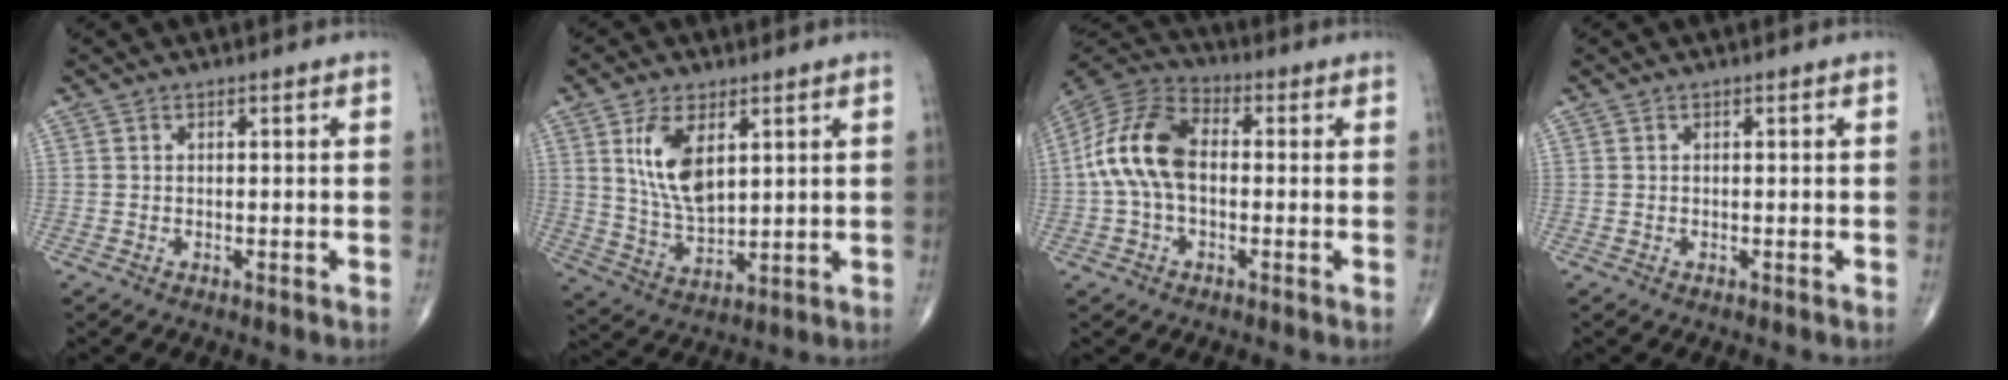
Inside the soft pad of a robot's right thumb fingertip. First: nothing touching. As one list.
[{"total": 10.7, "force": [3.7, 5.4, 8.4], "torque": [-0.149, -0.021, 0.080]}, {"total": 13.2, "force": [-0.1, 8.1, 10.4], "torque": [-0.209, 0.035, -0.013]}, {"total": 0.0}]